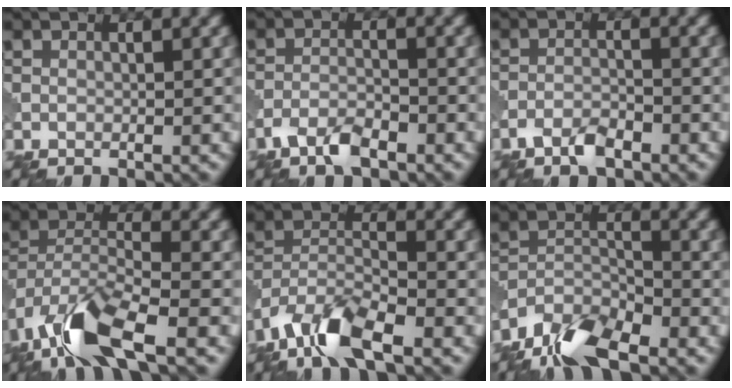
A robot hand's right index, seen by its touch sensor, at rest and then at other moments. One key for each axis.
{"total": 3.2, "fx": -2.3, "fy": 1.0, "fz": 1.9, "tx": -0.039, "ty": 0.001, "tz": -0.052}
{"total": 2.6, "fx": -1.9, "fy": 0.8, "fz": 1.5, "tx": -0.028, "ty": 0.001, "tz": -0.042}
{"total": 9.7, "fx": -6.0, "fy": 3.2, "fz": 6.9, "tx": -0.138, "ty": -0.006, "tz": -0.124}
{"total": 7.4, "fx": -5.3, "fy": 2.2, "fz": 4.5, "tx": -0.087, "ty": -0.004, "tz": -0.109}
{"total": 7.0, "fx": -5.5, "fy": 2.2, "fz": 3.7, "tx": -0.070, "ty": -0.009, "tz": -0.112}